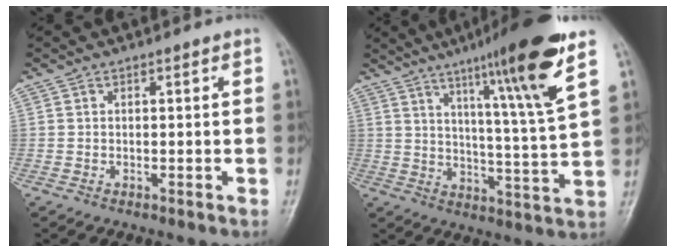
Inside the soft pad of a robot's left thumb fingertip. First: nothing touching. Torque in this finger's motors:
{"motor_torque": [0.94, 0.29, 1.50, -1.26, 0.42]}